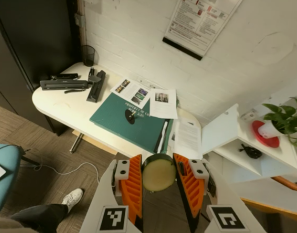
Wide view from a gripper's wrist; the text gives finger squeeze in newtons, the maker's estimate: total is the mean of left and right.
{"total": 12.5, "left": 13.3, "right": 11.7}